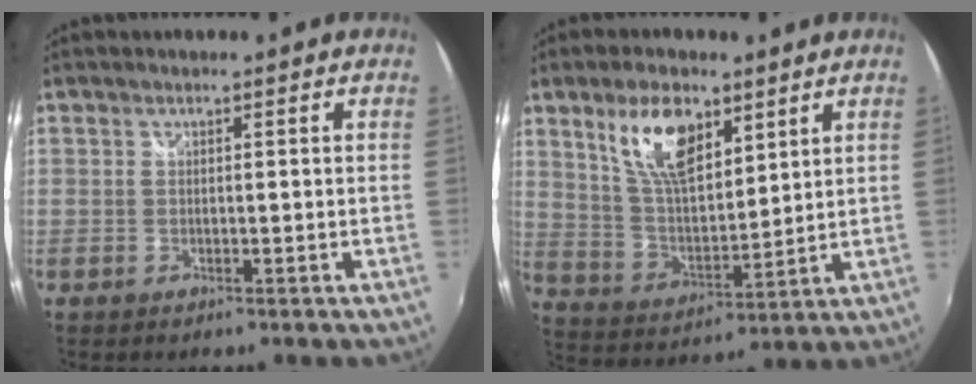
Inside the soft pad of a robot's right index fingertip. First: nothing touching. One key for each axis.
{"total": 12.8, "fx": 7.1, "fy": 5.8, "fz": 9.0, "tx": -0.164, "ty": 0.010, "tz": 0.142}